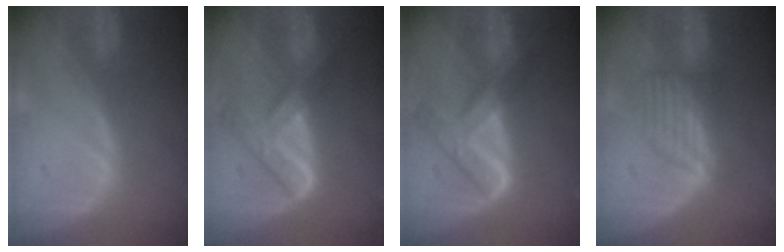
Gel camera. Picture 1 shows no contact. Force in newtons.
{"total": 7.6, "press": 6.3, "slide": 4.2}
{"total": 7.7, "press": 6.5, "slide": 4.2}
{"total": 6.1, "press": 5.5, "slide": 2.6}